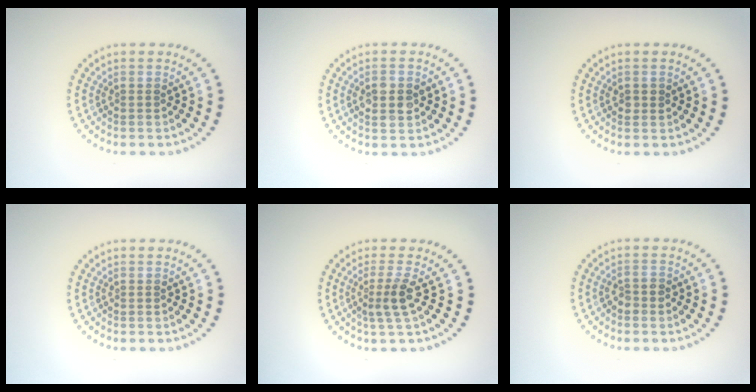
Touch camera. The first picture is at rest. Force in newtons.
{"total": 2.6, "press": 2.6, "slide": 0.1}
{"total": 0.8, "press": 0.8, "slide": 0.1}
{"total": 0.0}
{"total": 2.3, "press": 1.7, "slide": 1.5}
{"total": 1.4, "press": 1.3, "slide": 0.6}